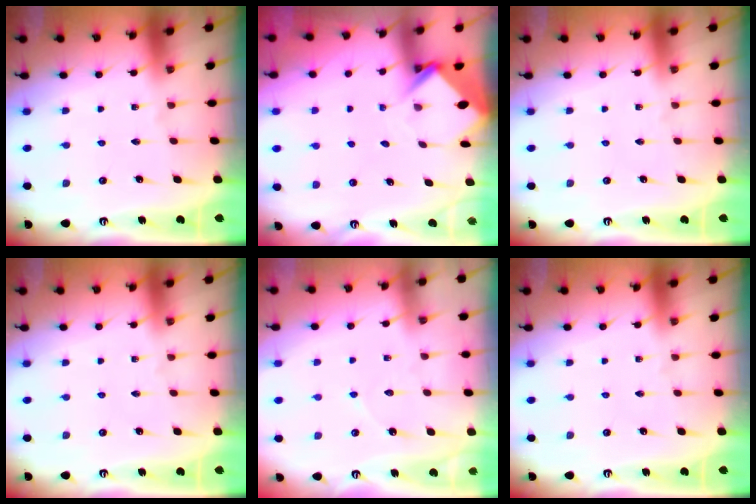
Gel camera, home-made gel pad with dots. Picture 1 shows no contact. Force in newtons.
{"total": 3.9, "press": 3.9, "slide": 0.3}
{"total": 0.0}
{"total": 0.0}
{"total": 3.9, "press": 3.9, "slide": 0.3}
{"total": 0.0}